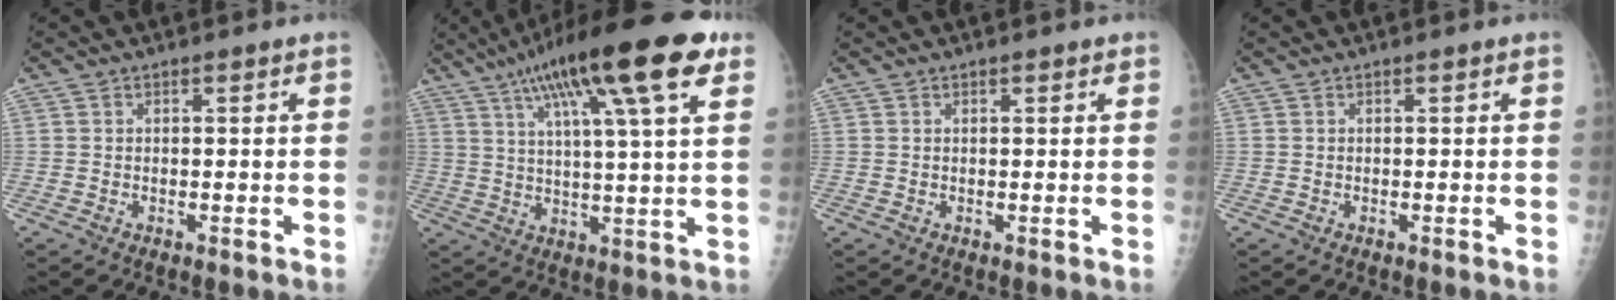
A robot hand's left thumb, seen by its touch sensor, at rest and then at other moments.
{"total": 20.6, "force": [10.8, 3.9, 17.1], "torque": [-0.273, -0.002, 0.167]}
{"total": 0.5, "force": [0.4, 0.2, 0.3], "torque": [-0.003, -0.001, 0.004]}
{"total": 0.0}